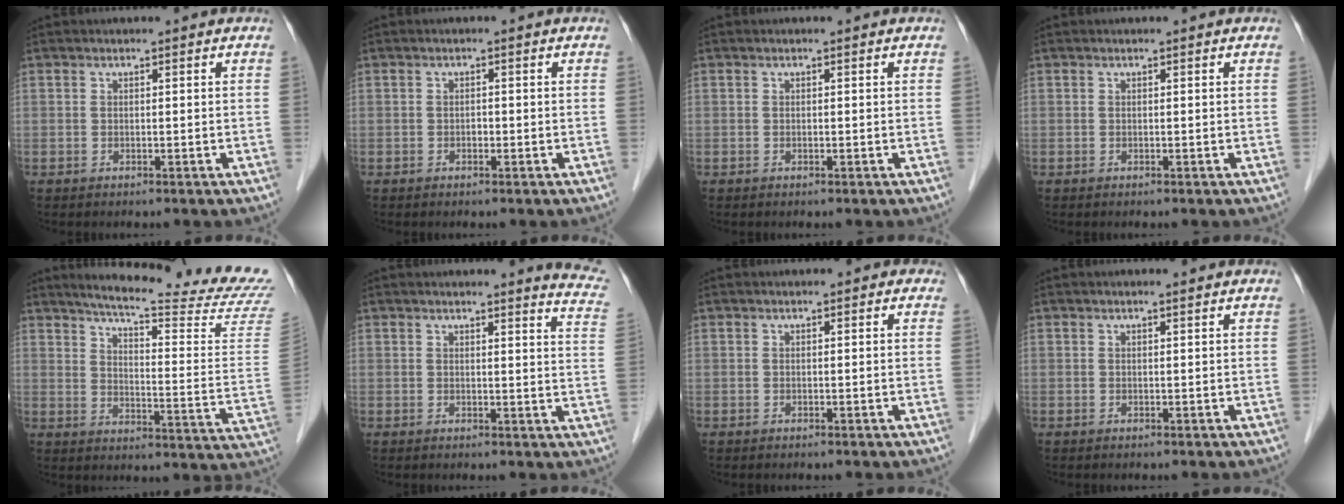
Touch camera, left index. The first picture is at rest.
{"total": 0.7, "force": [-0.3, 0.4, 0.5], "torque": [-0.007, 0.001, -0.008]}
{"total": 0.0}
{"total": 0.0}
{"total": 23.5, "force": [21.4, -1.2, 9.6], "torque": [-0.146, -0.107, 0.261]}
{"total": 8.6, "force": [8.3, 0.1, 2.5], "torque": [-0.008, -0.062, 0.058]}
{"total": 0.6, "force": [0.3, 0.4, 0.3], "torque": [-0.001, 0.001, -0.002]}
{"total": 0.9, "force": [0.7, 0.0, 0.6], "torque": [-0.012, 0.004, 0.012]}